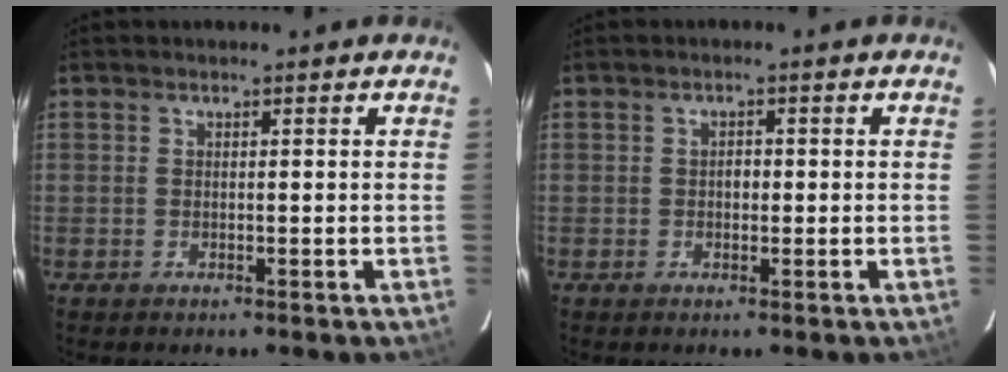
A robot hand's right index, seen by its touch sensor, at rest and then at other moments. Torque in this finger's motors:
{"motor_torque": [0.24, -0.11, 0.13, 0.03]}